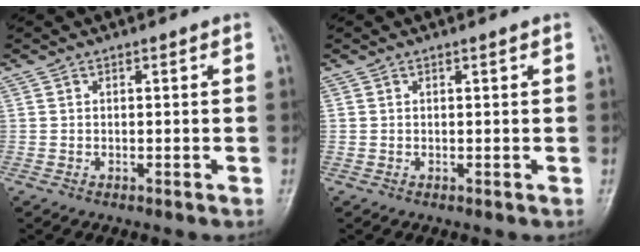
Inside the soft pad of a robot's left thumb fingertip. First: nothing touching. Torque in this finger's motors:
{"motor_torque": [0.03, -0.05, -0.22, 0.06, 0.01]}